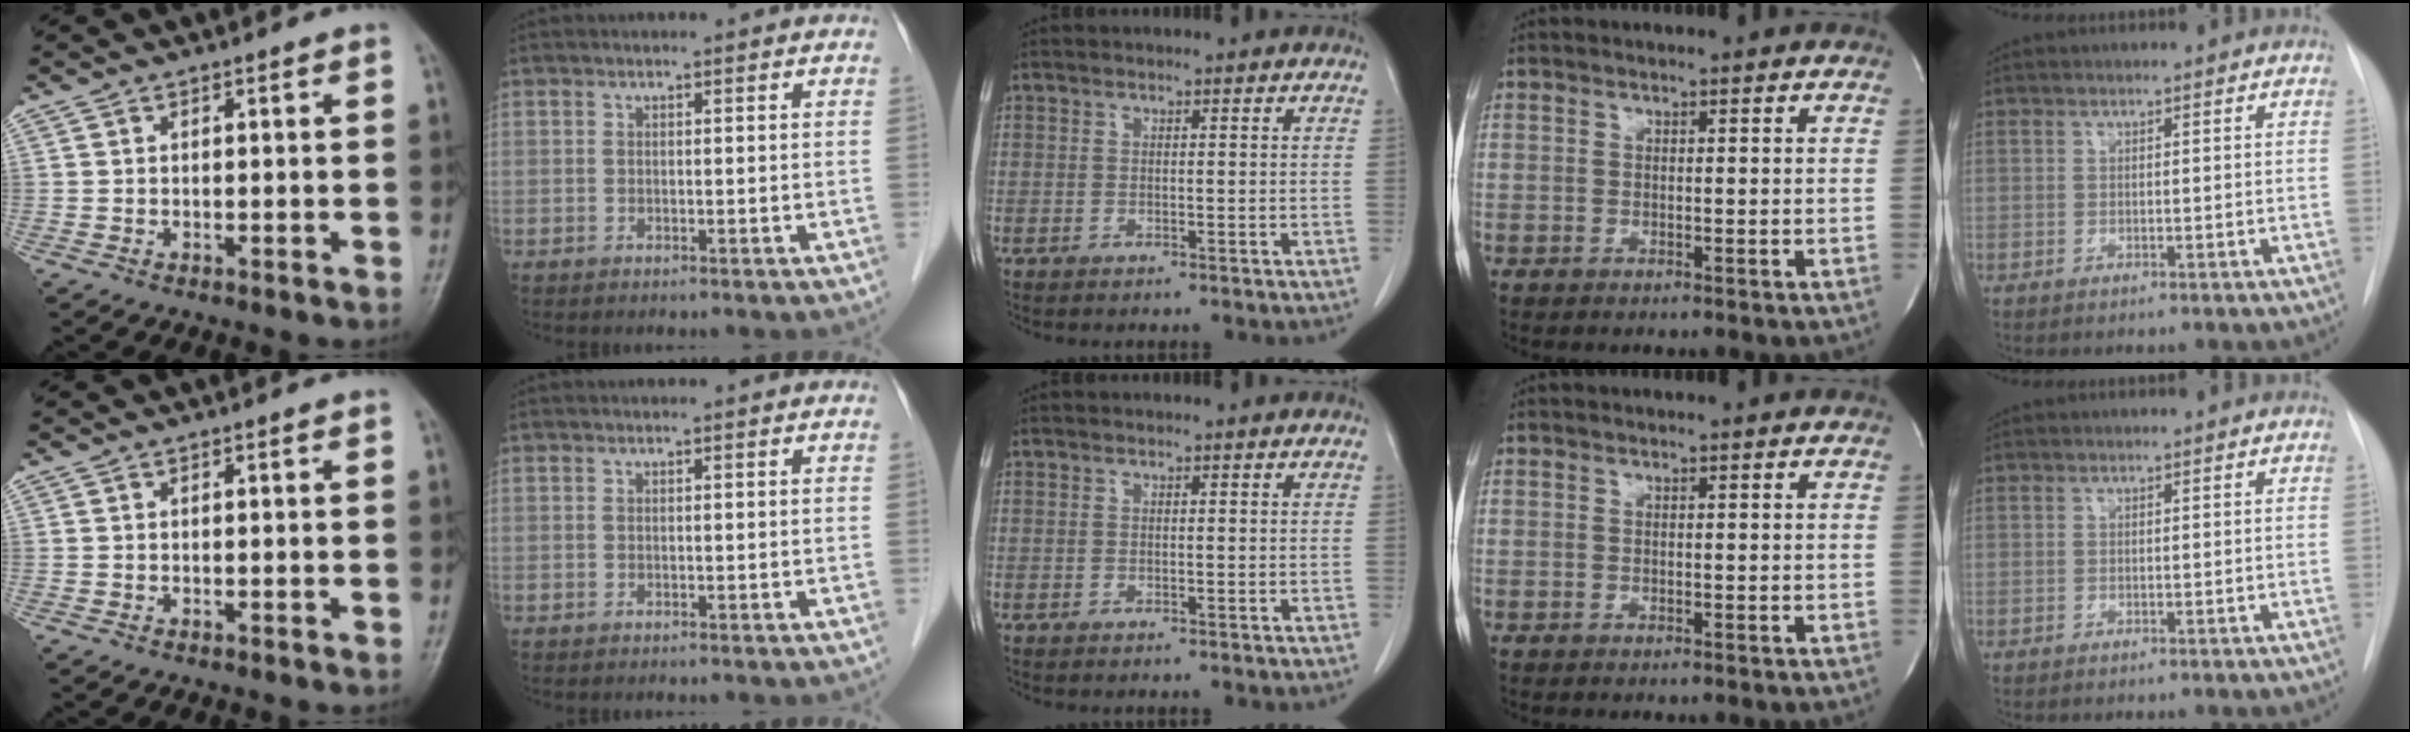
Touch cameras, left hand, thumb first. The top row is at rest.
{}